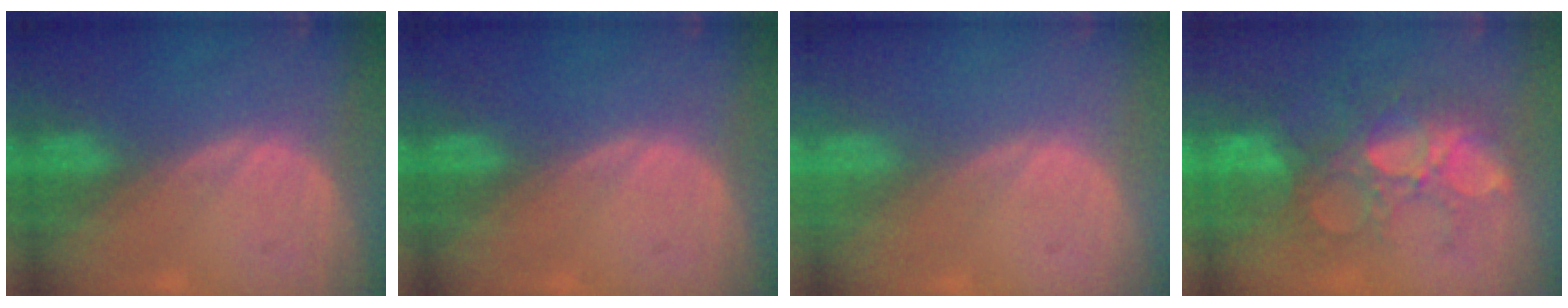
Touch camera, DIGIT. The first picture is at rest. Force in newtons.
{"total": 0.0}
{"total": 0.0}
{"total": 11.0, "press": 9.5, "slide": 5.5}